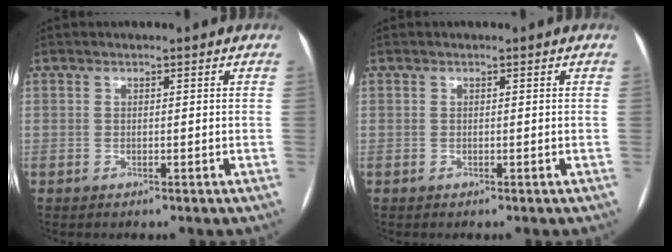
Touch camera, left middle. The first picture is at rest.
{"total": 0.0}